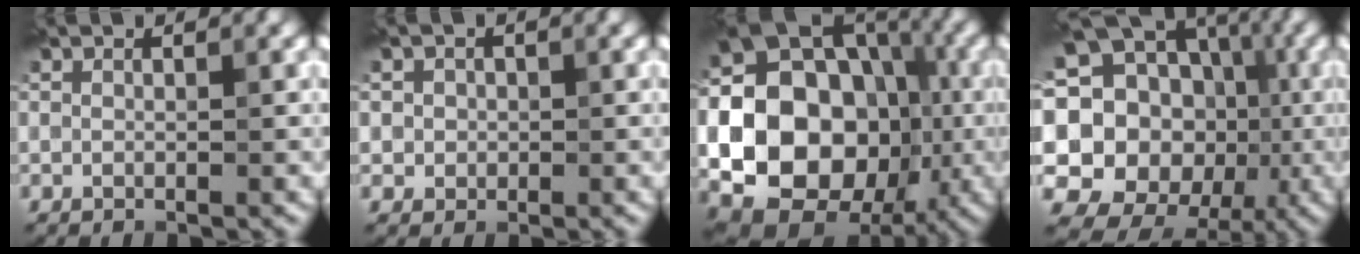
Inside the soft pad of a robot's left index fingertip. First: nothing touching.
{"total": 1.9, "force": [0.3, 1.8, 0.7], "torque": [-0.001, 0.007, 0.001]}
{"total": 22.1, "force": [-3.8, 18.4, 11.6], "torque": [-0.203, -0.011, -0.110]}
{"total": 20.7, "force": [0.9, 18.1, 10.0], "torque": [-0.197, 0.046, -0.001]}